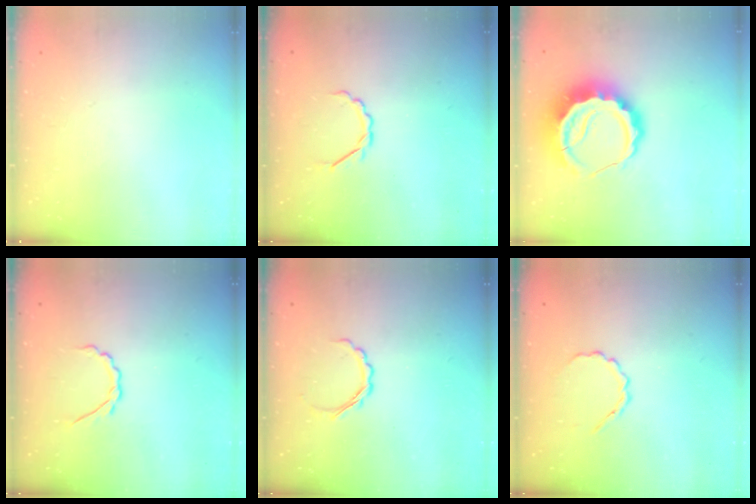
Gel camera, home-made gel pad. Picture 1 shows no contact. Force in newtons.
{"total": 3.6, "press": 3.5, "slide": 1.1}
{"total": 9.3, "press": 9.1, "slide": 1.7}
{"total": 2.8, "press": 2.6, "slide": 0.8}
{"total": 4.4, "press": 4.2, "slide": 1.1}
{"total": 3.3, "press": 3.1, "slide": 1.2}